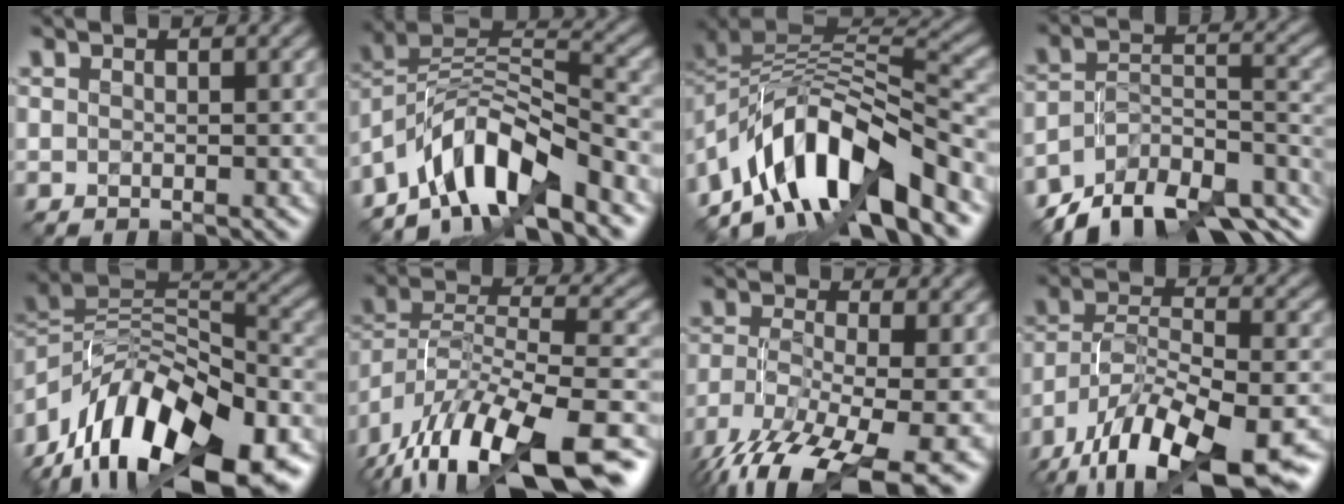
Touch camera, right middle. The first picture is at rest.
{"total": 8.7, "force": [-5.9, 2.9, 5.8], "torque": [-0.085, 0.009, -0.117]}
{"total": 11.5, "force": [-6.2, 4.7, 8.4], "torque": [-0.131, 0.011, -0.114]}
{"total": 11.2, "force": [-8.6, 4.8, 5.4], "torque": [-0.090, -0.002, -0.139]}
{"total": 16.1, "force": [-8.8, 7.8, 11.0], "torque": [-0.210, 0.010, -0.149]}
{"total": 16.0, "force": [-10.8, 5.7, 10.4], "torque": [-0.206, -0.005, -0.168]}
{"total": 13.5, "force": [-9.1, 4.2, 9.0], "torque": [-0.191, -0.040, -0.144]}
{"total": 17.5, "force": [-13.0, 6.6, 9.7], "torque": [-0.165, -0.022, -0.189]}